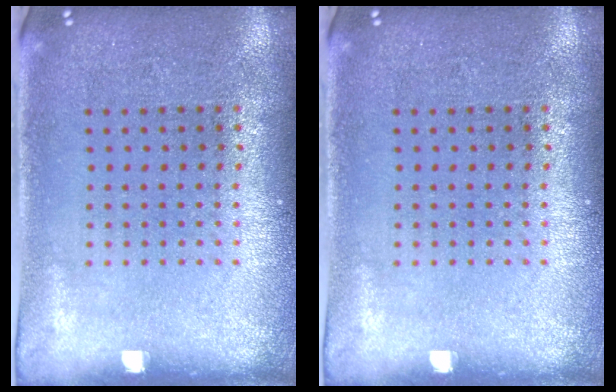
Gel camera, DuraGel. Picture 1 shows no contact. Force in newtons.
{"total": 0.0}